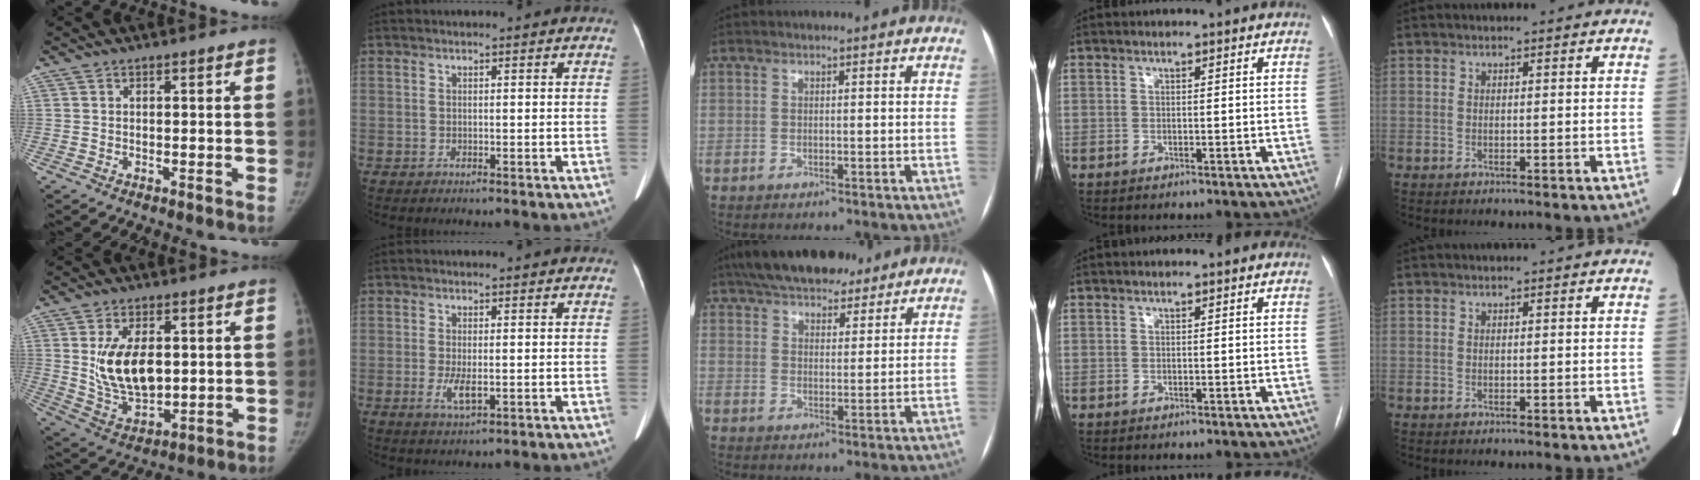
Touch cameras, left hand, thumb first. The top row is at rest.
{"thumb": {"total": 12.6, "force": [1.8, 7.3, 10.1], "torque": [-0.159, -0.018, 0.049]}, "index": {"total": 3.2, "force": [-0.3, 0.9, 3.0], "torque": [-0.058, -0.005, -0.001]}, "middle": {"total": 15.4, "force": [12.5, 5.5, 7.1], "torque": [-0.125, 0.039, 0.191]}}